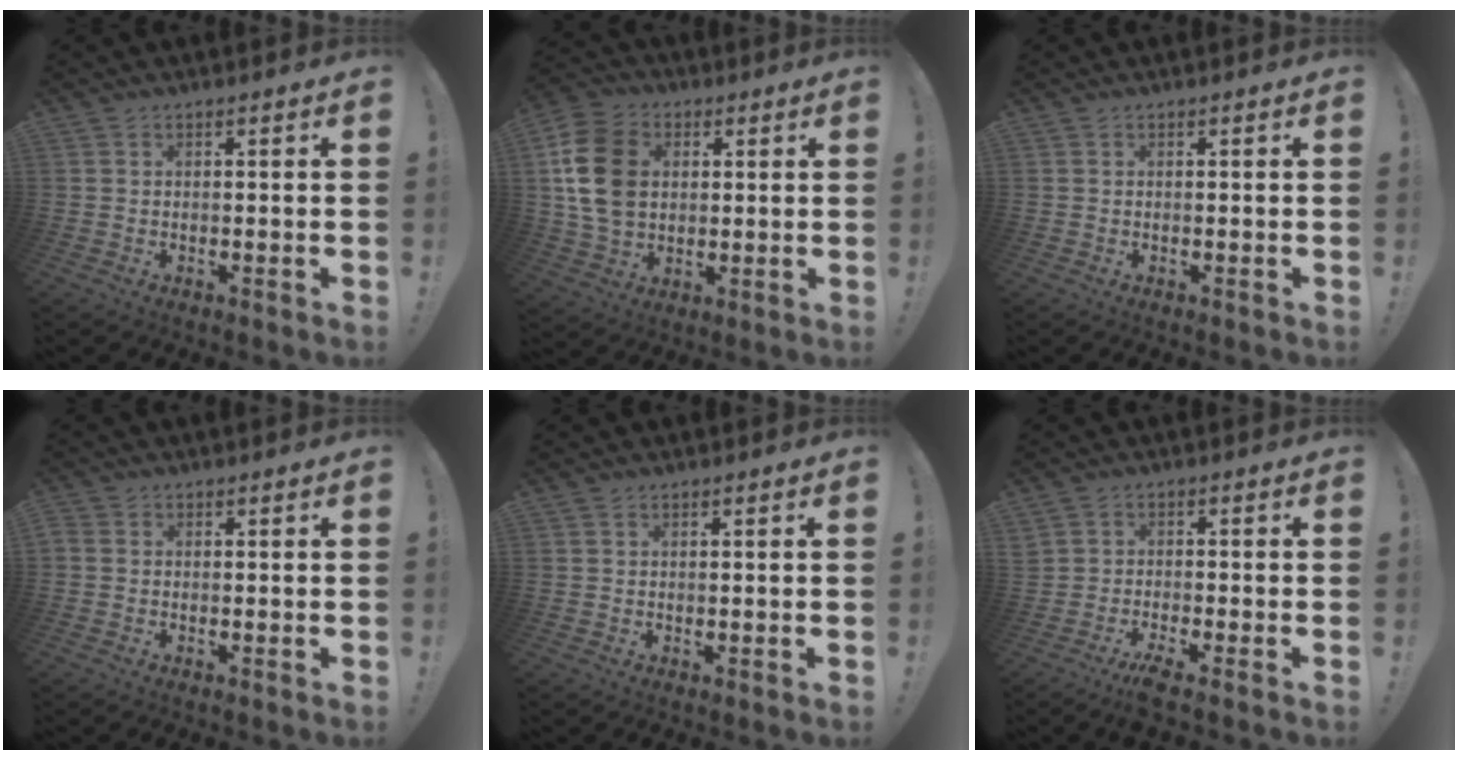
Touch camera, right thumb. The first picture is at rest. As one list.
[{"total": 17.4, "force": [2.8, 13.4, 10.8], "torque": [-0.193, 0.002, 0.058]}, {"total": 0.0}, {"total": 1.2, "force": [-0.4, 0.9, 0.6], "torque": [-0.019, 0.006, -0.004]}, {"total": 0.6, "force": [0.4, 0.3, 0.1], "torque": [0.004, -0.002, 0.008]}, {"total": 4.4, "force": [-3.4, 0.3, 2.7], "torque": [-0.062, 0.006, -0.060]}]